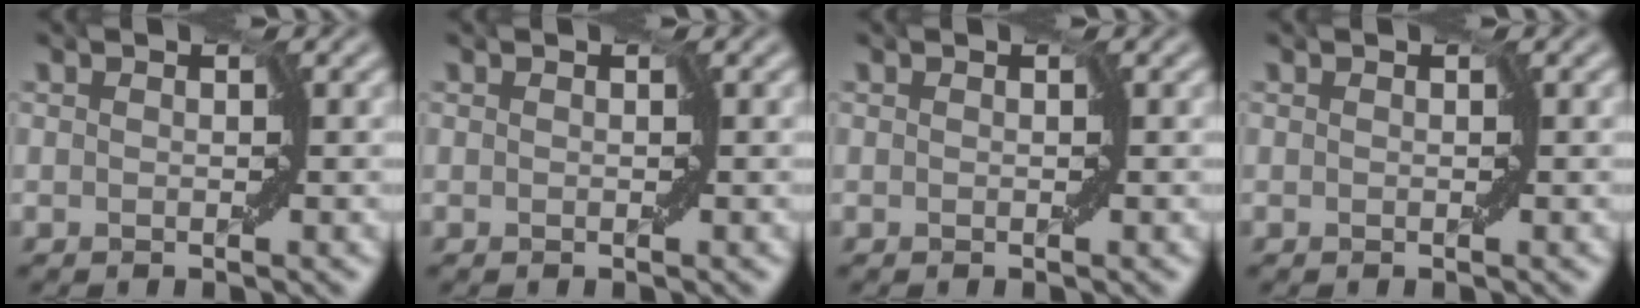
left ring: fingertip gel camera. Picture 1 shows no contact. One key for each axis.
{"total": 0.0}
{"total": 0.0}
{"total": 0.0}